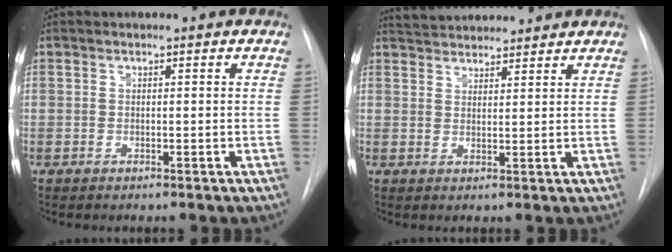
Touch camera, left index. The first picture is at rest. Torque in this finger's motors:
{"motor_torque": [-0.14, -0.75, 0.12, 0.05]}